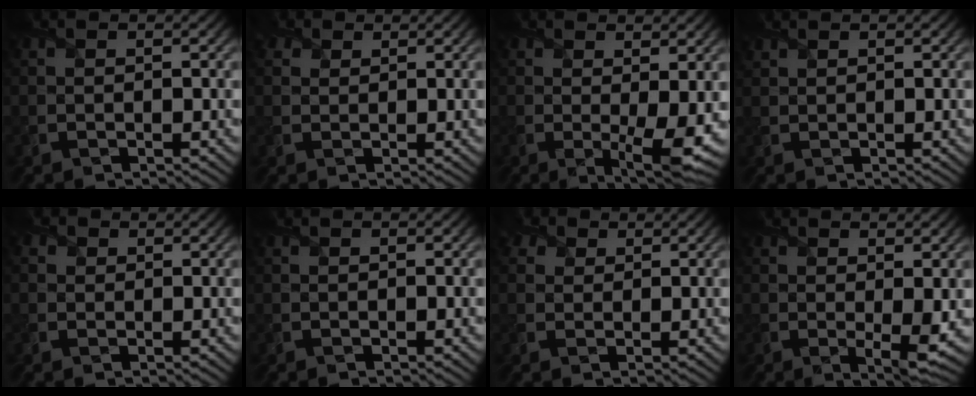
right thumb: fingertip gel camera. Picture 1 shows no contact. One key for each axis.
{"total": 1.9, "fx": 1.3, "fy": 1.3, "fz": 0.5, "tx": -0.014, "ty": 0.002, "tz": 0.021}
{"total": 4.6, "fx": -0.1, "fy": 1.1, "fz": 4.4, "tx": -0.077, "ty": -0.014, "tz": 0.002}
{"total": 1.0, "fx": 1.0, "fy": 0.1, "fz": 0.1, "tx": -0.009, "ty": 0.004, "tz": 0.027}
{"total": 1.5, "fx": 0.6, "fy": 1.3, "fz": 0.4, "tx": -0.012, "ty": -0.001, "tz": 0.007}
{"total": 0.0}
{"total": 3.0, "fx": 1.8, "fy": 2.1, "fz": 1.0, "tx": -0.032, "ty": -0.001, "tz": 0.035}
{"total": 3.0, "fx": 0.4, "fy": 0.7, "fz": 2.9, "tx": -0.054, "ty": -0.012, "tz": 0.011}